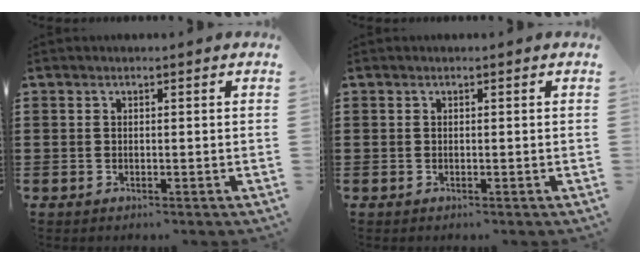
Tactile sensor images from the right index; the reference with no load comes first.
{"total": 0.0}